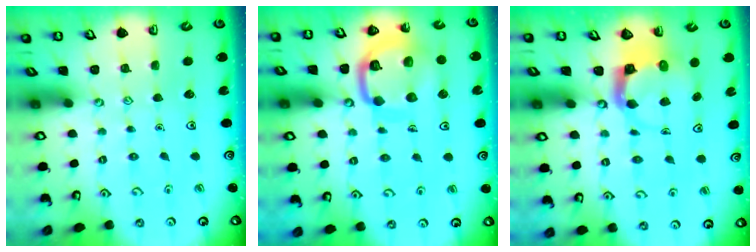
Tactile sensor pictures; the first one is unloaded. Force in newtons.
{"total": 14.6, "press": 14.5, "slide": 1.4}
{"total": 3.6, "press": 3.6, "slide": 0.5}